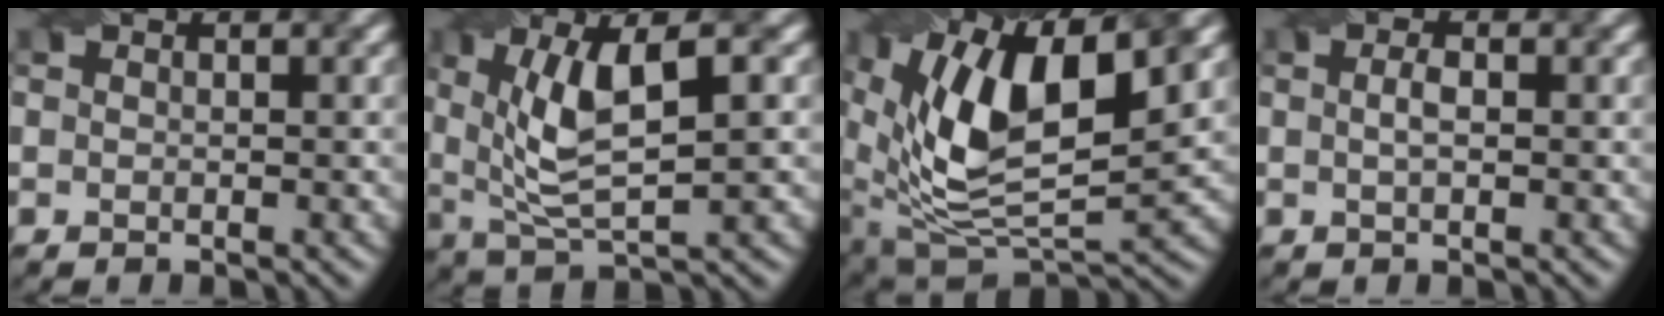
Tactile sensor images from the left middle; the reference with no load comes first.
{"total": 7.3, "force": [1.6, 2.3, 6.8], "torque": [-0.137, -0.001, 0.031]}
{"total": 13.3, "force": [4.4, 6.1, 11.0], "torque": [-0.202, 0.005, 0.081]}
{"total": 1.4, "force": [0.0, 0.5, 1.3], "torque": [-0.028, 0.003, -0.001]}